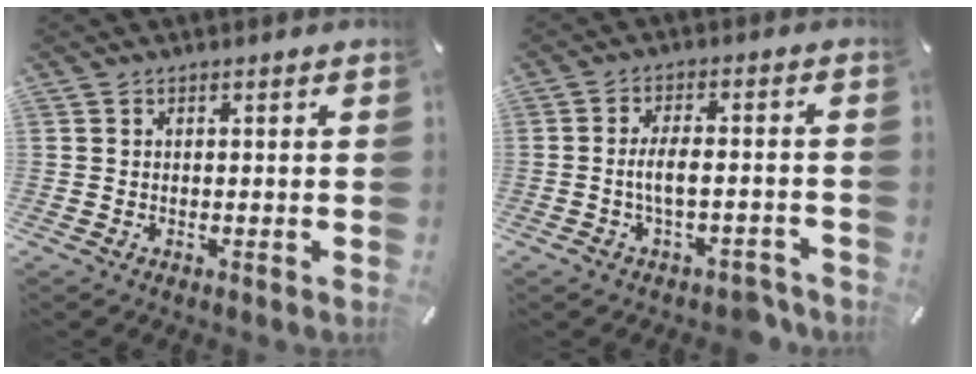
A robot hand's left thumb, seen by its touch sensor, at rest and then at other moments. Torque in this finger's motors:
{"motor_torque": [-0.01, 0.17, 0.77, 0.54, 0.05]}